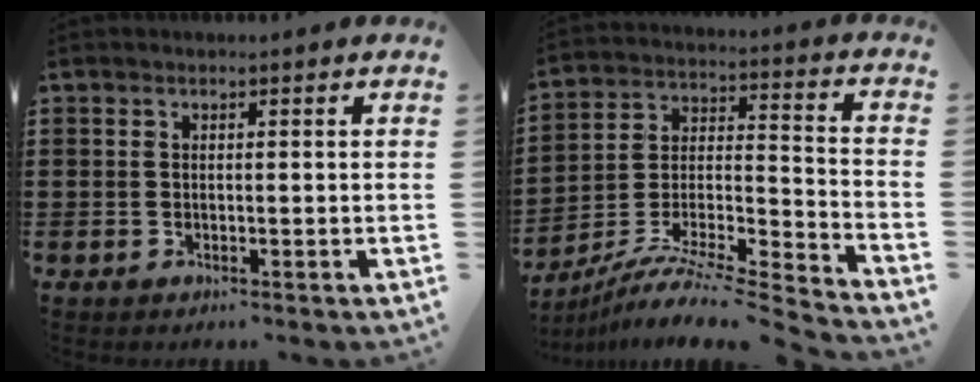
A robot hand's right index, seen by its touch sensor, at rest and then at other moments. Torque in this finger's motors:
{"motor_torque": [0.47, 0.43, 0.23, 0.08]}